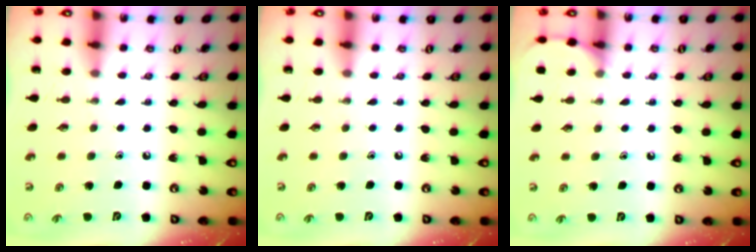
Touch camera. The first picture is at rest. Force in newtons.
{"total": 0.0}
{"total": 3.9, "press": 3.8, "slide": 0.5}